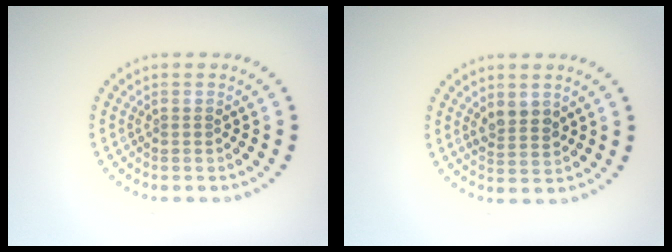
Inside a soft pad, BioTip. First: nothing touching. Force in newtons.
{"total": 2.1, "press": 2.0, "slide": 0.8}